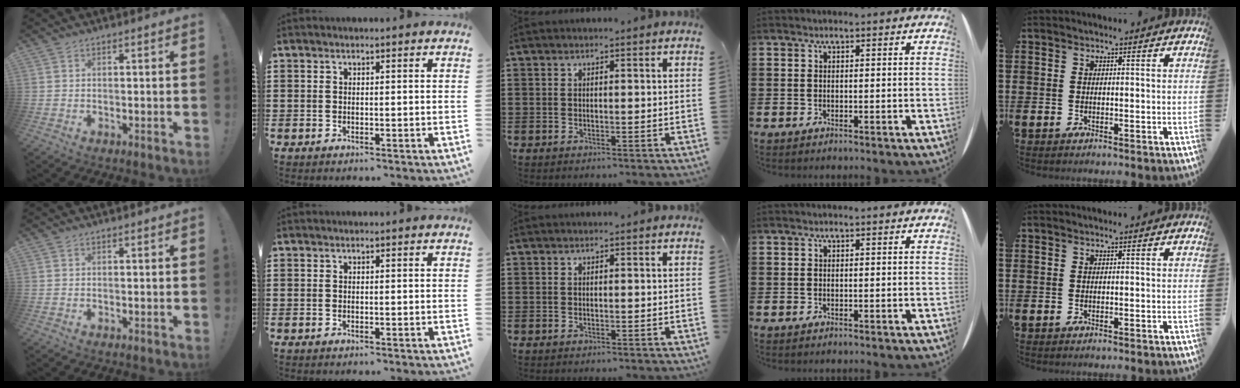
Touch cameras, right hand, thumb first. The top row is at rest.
{}